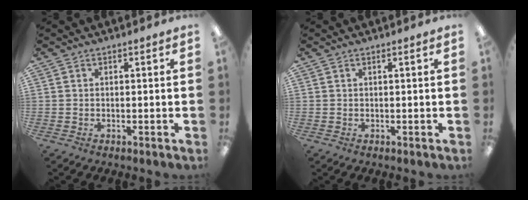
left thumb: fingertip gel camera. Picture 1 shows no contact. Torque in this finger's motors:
{"motor_torque": [-0.05, 0.03, -0.26, 0.07, -0.02]}